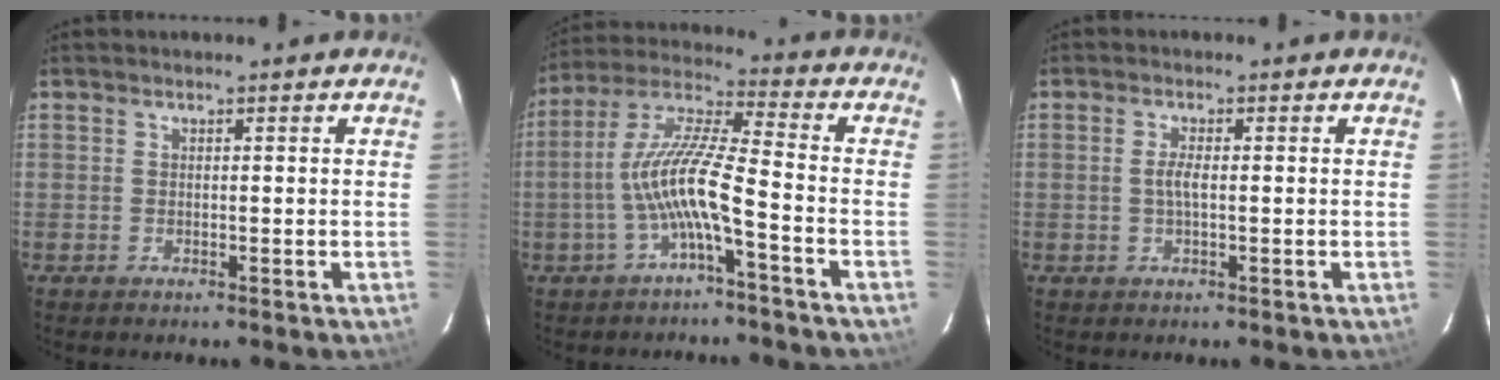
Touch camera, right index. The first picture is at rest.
{"total": 10.5, "force": [-3.7, 0.6, 9.8], "torque": [-0.210, 0.013, -0.071]}
{"total": 2.0, "force": [-0.1, 0.5, 2.0], "torque": [-0.042, 0.001, -0.004]}